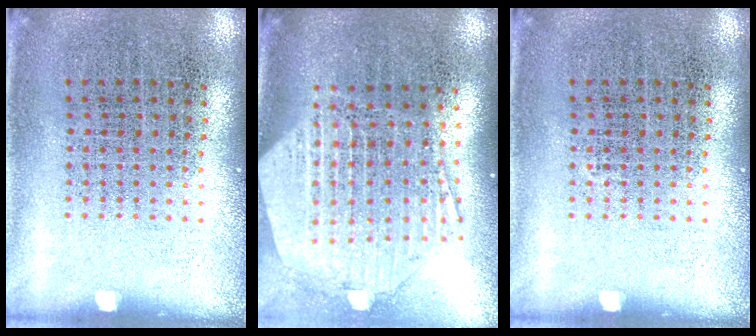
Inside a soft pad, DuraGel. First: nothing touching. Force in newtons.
{"total": 2.8, "press": 2.2, "slide": 1.7}
{"total": 0.0}